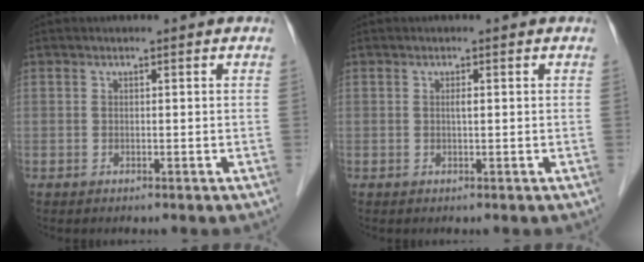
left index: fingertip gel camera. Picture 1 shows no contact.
{"total": 0.7, "force": [-0.2, 0.0, 0.7], "torque": [-0.013, -0.005, -0.004]}